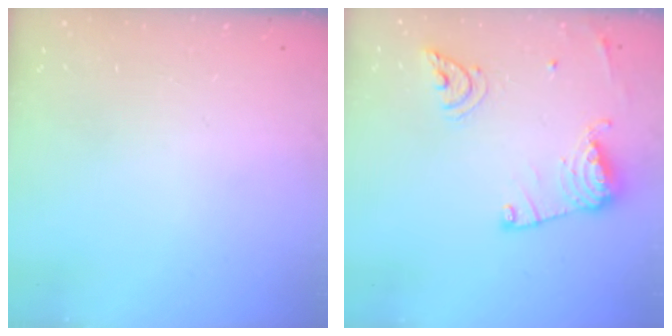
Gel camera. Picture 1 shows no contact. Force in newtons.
{"total": 14.5, "press": 14.5, "slide": 1.3}